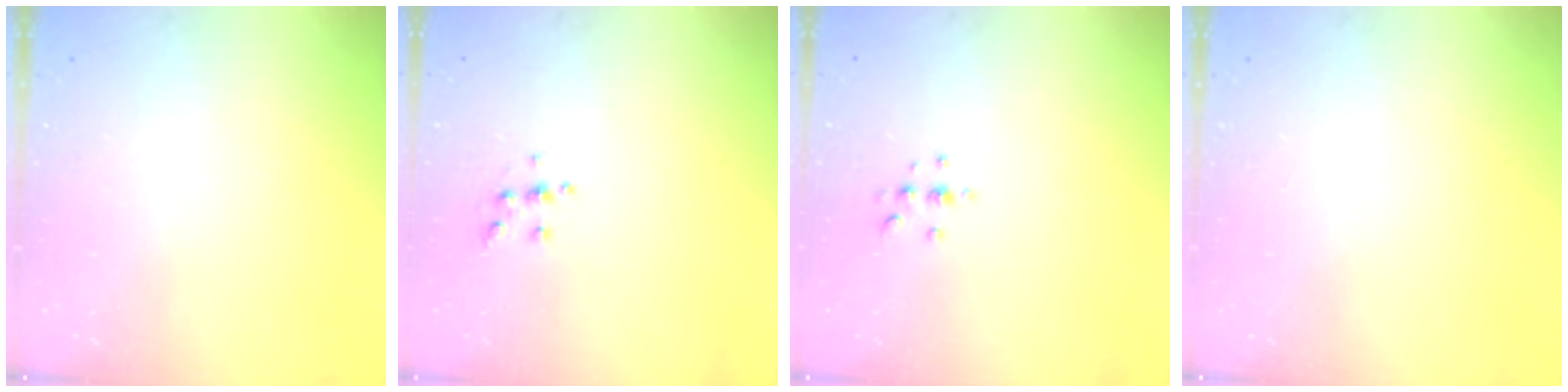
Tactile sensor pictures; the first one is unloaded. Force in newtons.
{"total": 5.8, "press": 5.7, "slide": 0.5}
{"total": 2.7, "press": 2.7, "slide": 0.3}
{"total": 0.0}